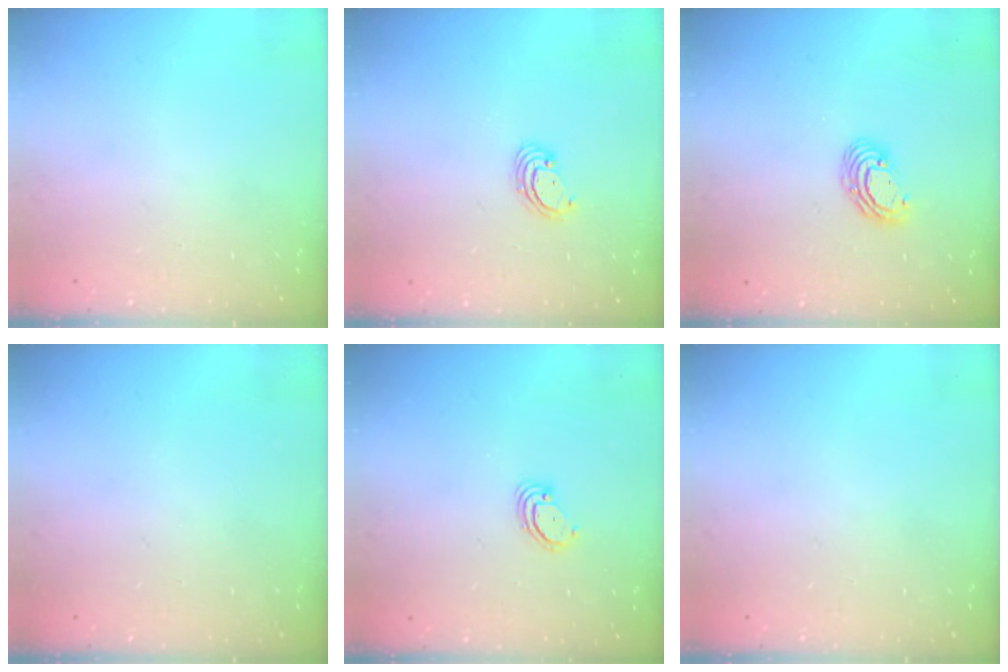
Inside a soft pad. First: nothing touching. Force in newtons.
{"total": 3.3, "press": 3.3, "slide": 0.2}
{"total": 6.1, "press": 6.1, "slide": 0.3}
{"total": 0.0}
{"total": 2.8, "press": 2.8, "slide": 0.3}
{"total": 0.0}